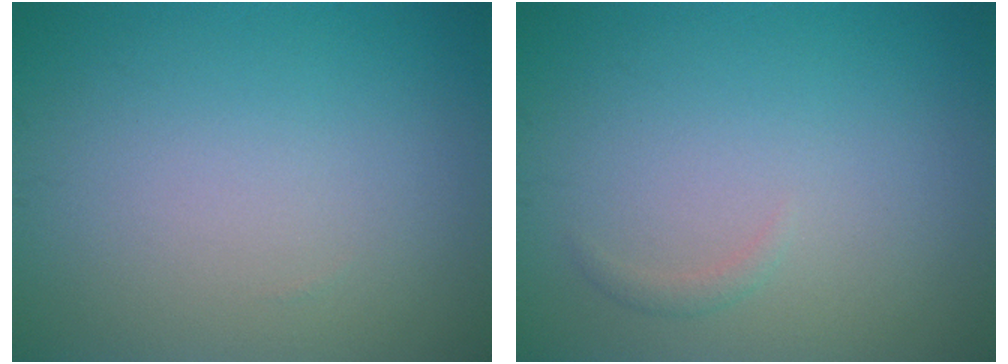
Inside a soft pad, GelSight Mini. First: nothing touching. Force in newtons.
{"total": 0.7, "press": 0.7, "slide": 0.0}